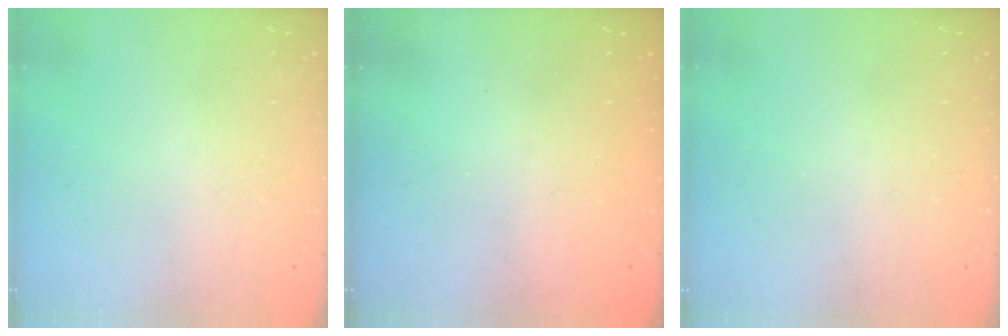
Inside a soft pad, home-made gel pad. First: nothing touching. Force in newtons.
{"total": 2.3, "press": 2.1, "slide": 0.8}
{"total": 0.0}